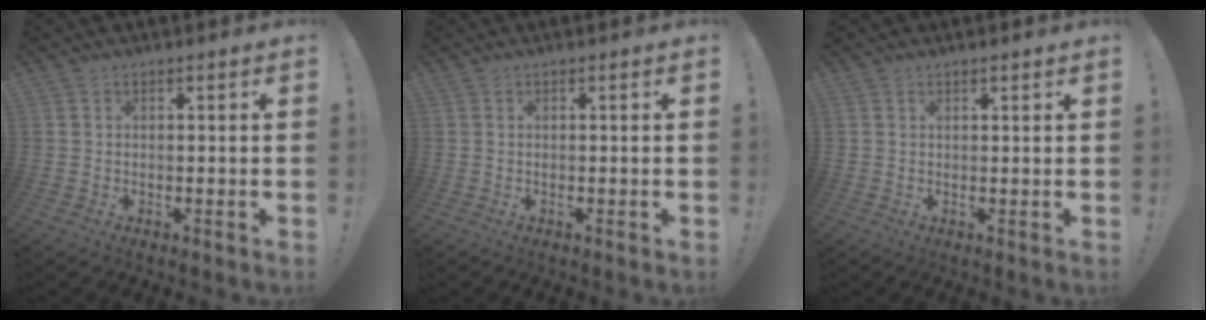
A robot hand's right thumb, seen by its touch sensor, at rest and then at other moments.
{"total": 0.0}
{"total": 0.8, "force": [0.8, 0.1, 0.3], "torque": [0.001, -0.003, 0.013]}